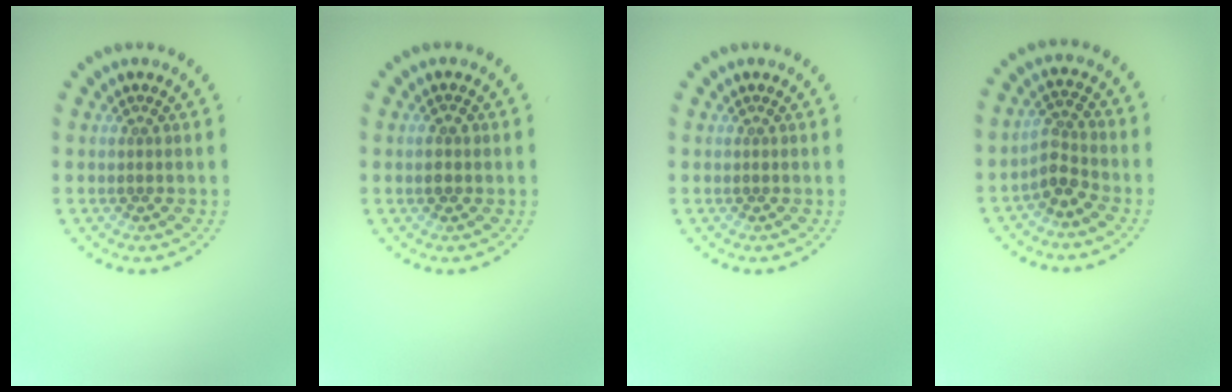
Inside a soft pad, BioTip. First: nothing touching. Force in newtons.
{"total": 1.6, "press": 1.6, "slide": 0.1}
{"total": 0.0}
{"total": 2.5, "press": 2.2, "slide": 1.3}